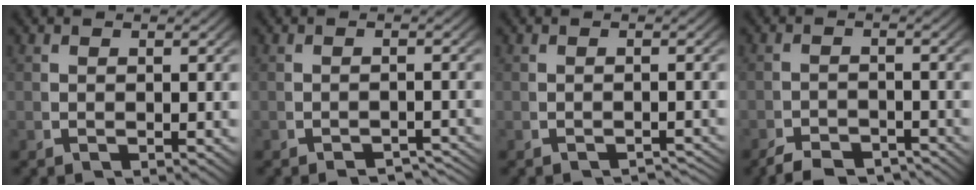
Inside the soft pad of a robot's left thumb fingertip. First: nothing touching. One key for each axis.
{"total": 4.0, "fx": -3.7, "fy": 1.0, "fz": 1.2, "tx": -0.007, "ty": -0.007, "tz": -0.055}
{"total": 4.0, "fx": -3.9, "fy": 0.7, "fz": 0.7, "tx": -0.003, "ty": -0.005, "tz": -0.058}
{"total": 3.3, "fx": -3.1, "fy": 0.9, "fz": 0.8, "tx": -0.002, "ty": -0.010, "tz": -0.055}